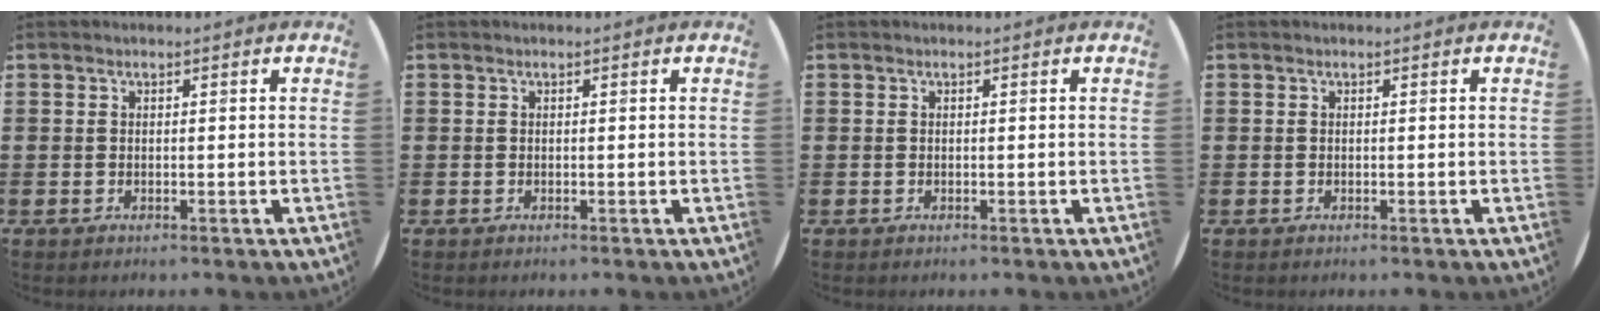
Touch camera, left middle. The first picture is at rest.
{"total": 0.0}
{"total": 0.0}
{"total": 0.0}